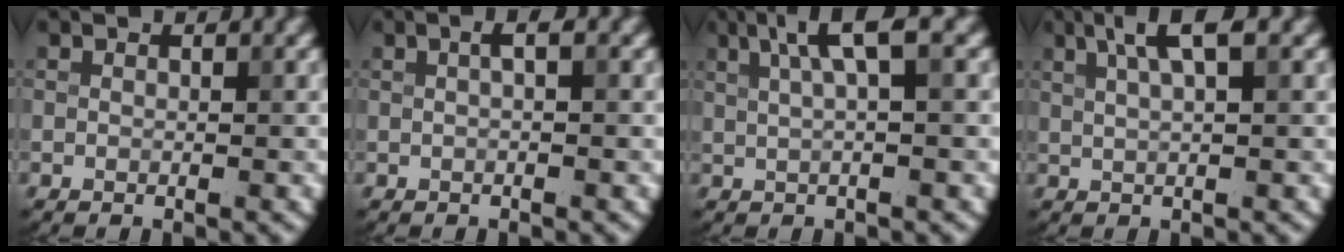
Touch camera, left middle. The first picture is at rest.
{"total": 1.2, "force": [0.3, 0.2, 1.2], "torque": [-0.022, 0.007, 0.002]}
{"total": 4.2, "force": [1.7, 0.8, 3.7], "torque": [-0.059, 0.009, 0.028]}
{"total": 3.3, "force": [1.7, 0.7, 2.8], "torque": [-0.043, 0.003, 0.031]}